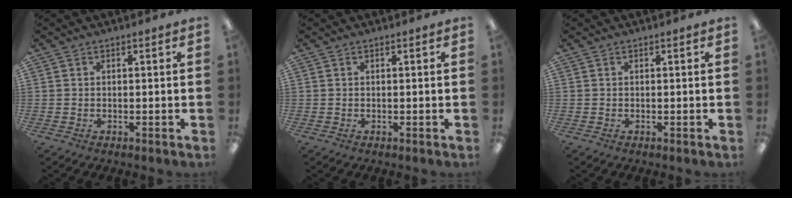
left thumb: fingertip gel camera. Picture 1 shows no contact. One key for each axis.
{"total": 0.0}
{"total": 0.0}